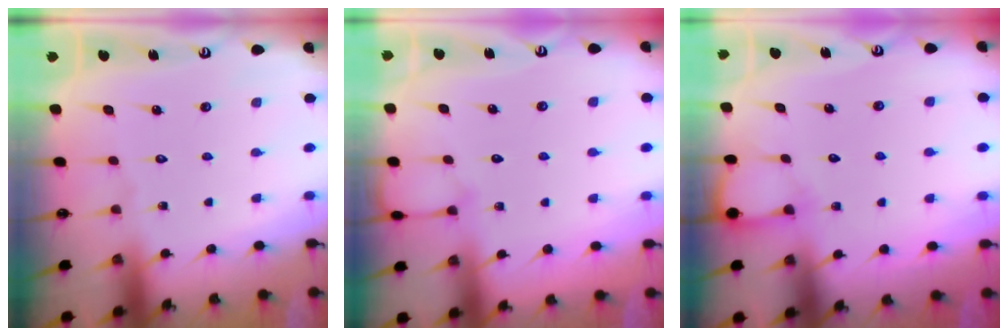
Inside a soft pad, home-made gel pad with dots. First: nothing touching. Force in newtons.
{"total": 3.7, "press": 3.7, "slide": 0.4}
{"total": 4.2, "press": 4.2, "slide": 0.5}